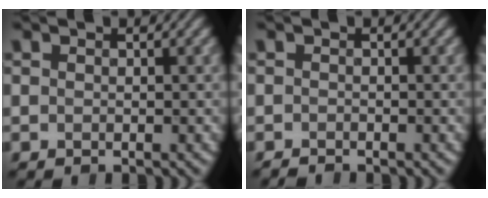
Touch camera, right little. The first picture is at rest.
{"total": 0.7, "force": [-0.7, 0.0, -0.1], "torque": [0.009, -0.008, -0.013]}